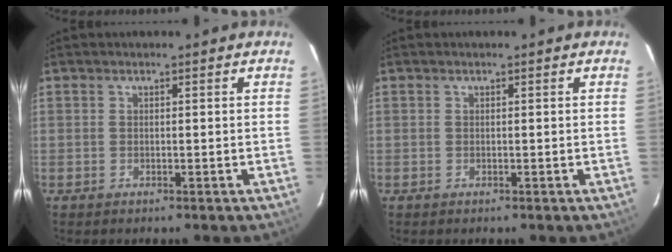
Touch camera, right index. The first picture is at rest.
{"total": 0.0}